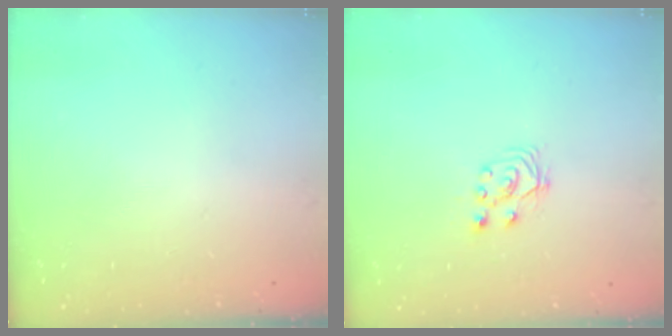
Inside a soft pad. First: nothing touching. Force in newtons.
{"total": 3.1, "press": 3.0, "slide": 0.7}